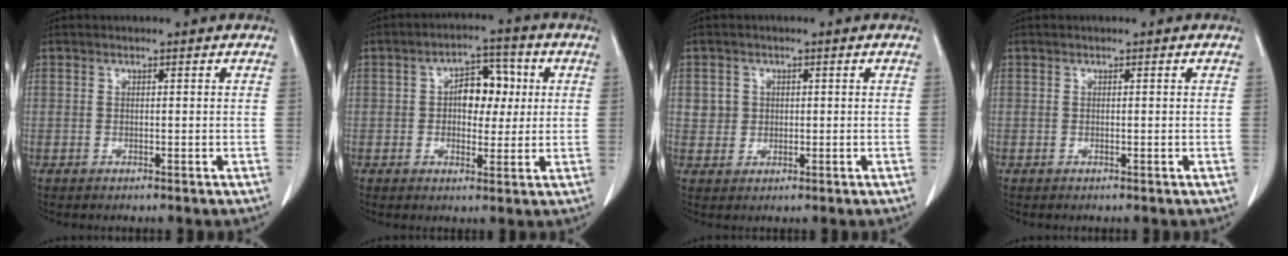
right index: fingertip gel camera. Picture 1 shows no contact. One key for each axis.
{"total": 6.8, "fx": 0.9, "fy": 4.1, "fz": 5.3, "tx": -0.077, "ty": 0.023, "tz": 0.014}
{"total": 2.7, "fx": 0.6, "fy": 2.6, "fz": 0.5, "tx": -0.001, "ty": 0.004, "tz": 0.013}
{"total": 0.0}